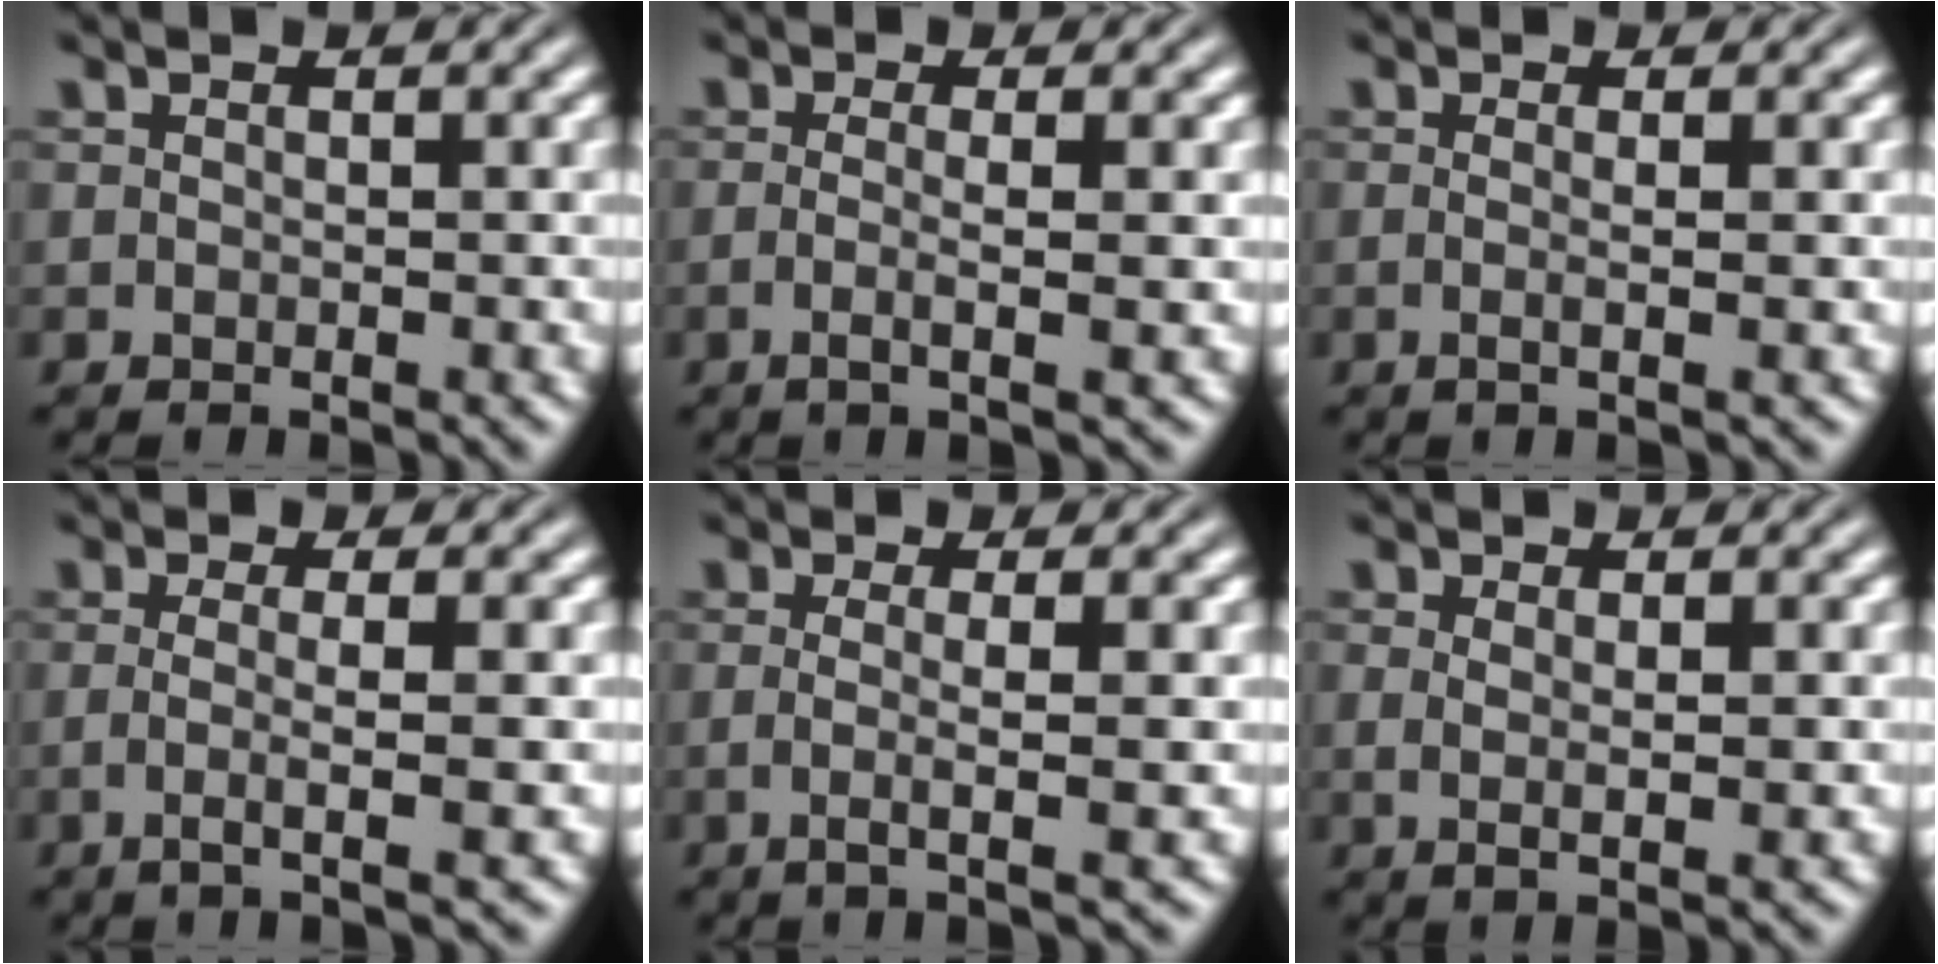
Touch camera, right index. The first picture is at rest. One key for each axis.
{"total": 2.5, "fx": -0.7, "fy": -0.9, "fz": 2.2, "tx": -0.046, "ty": -0.013, "tz": -0.006}
{"total": 1.6, "fx": -0.3, "fy": -0.9, "fz": 1.3, "tx": -0.030, "ty": -0.009, "tz": -0.001}
{"total": 3.0, "fx": -0.5, "fy": -0.9, "fz": 2.8, "tx": -0.053, "ty": -0.012, "tz": -0.002}
{"total": 3.1, "fx": -0.2, "fy": -0.8, "fz": 3.0, "tx": -0.052, "ty": -0.011, "tz": 0.002}
{"total": 1.8, "fx": 0.4, "fy": -0.2, "fz": 1.8, "tx": -0.036, "ty": -0.015, "tz": 0.018}